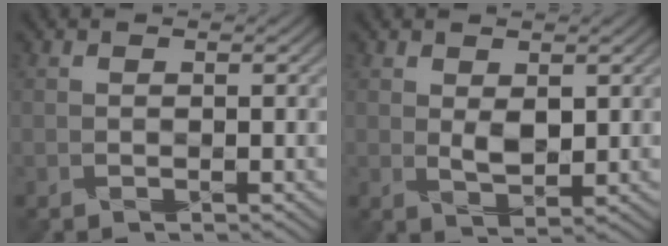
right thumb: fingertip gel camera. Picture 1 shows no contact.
{"total": 2.5, "force": [1.0, 1.3, 1.9], "torque": [-0.044, -0.007, 0.026]}